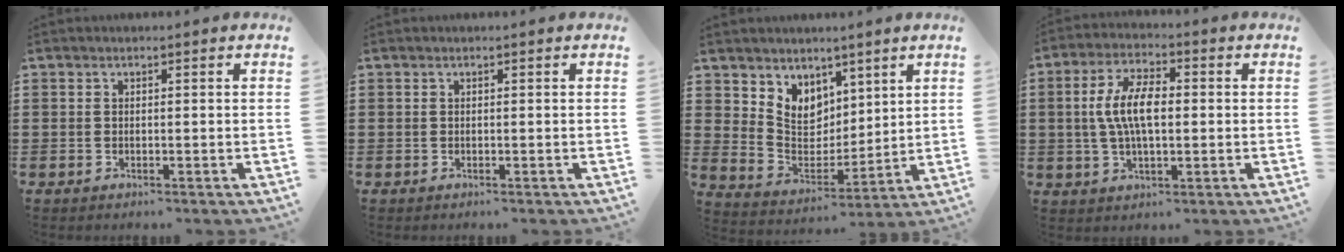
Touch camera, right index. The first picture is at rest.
{"total": 0.0}
{"total": 6.3, "force": [4.3, 4.6, -0.1], "torque": [-0.040, -0.032, 0.084]}
{"total": 8.2, "force": [0.2, 3.4, 7.4], "torque": [-0.166, 0.003, -0.004]}